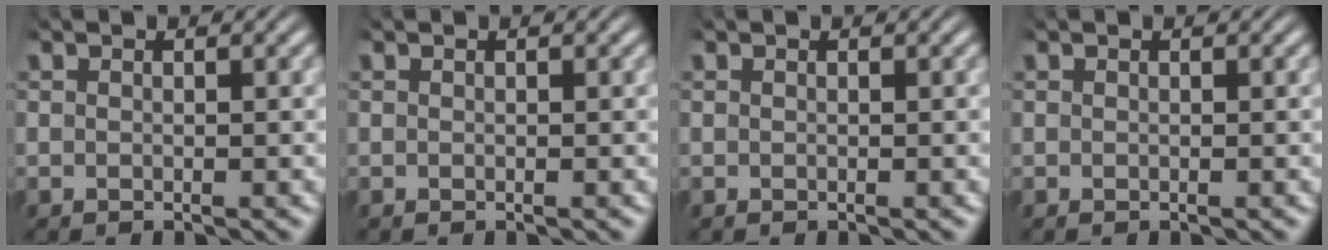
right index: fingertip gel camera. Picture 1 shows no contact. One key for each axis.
{"total": 0.0}
{"total": 0.0}
{"total": 0.0}